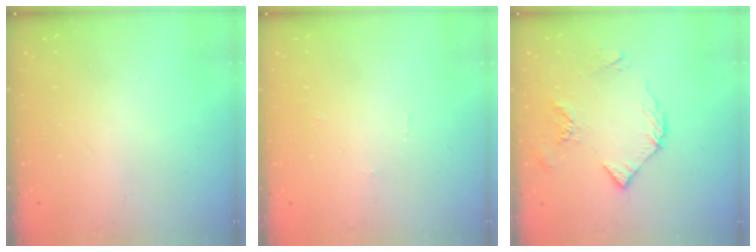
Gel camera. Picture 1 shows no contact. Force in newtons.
{"total": 0.0}
{"total": 8.0, "press": 8.0, "slide": 0.8}